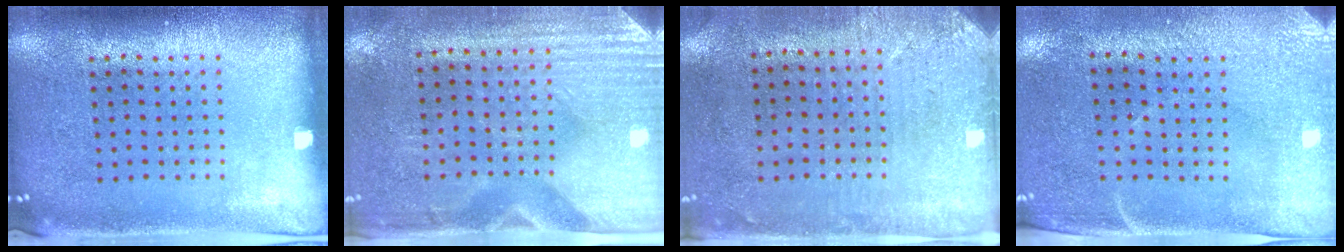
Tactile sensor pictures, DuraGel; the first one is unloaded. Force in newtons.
{"total": 3.0, "press": 2.6, "slide": 1.5}
{"total": 3.0, "press": 2.4, "slide": 1.8}
{"total": 2.9, "press": 2.5, "slide": 1.4}